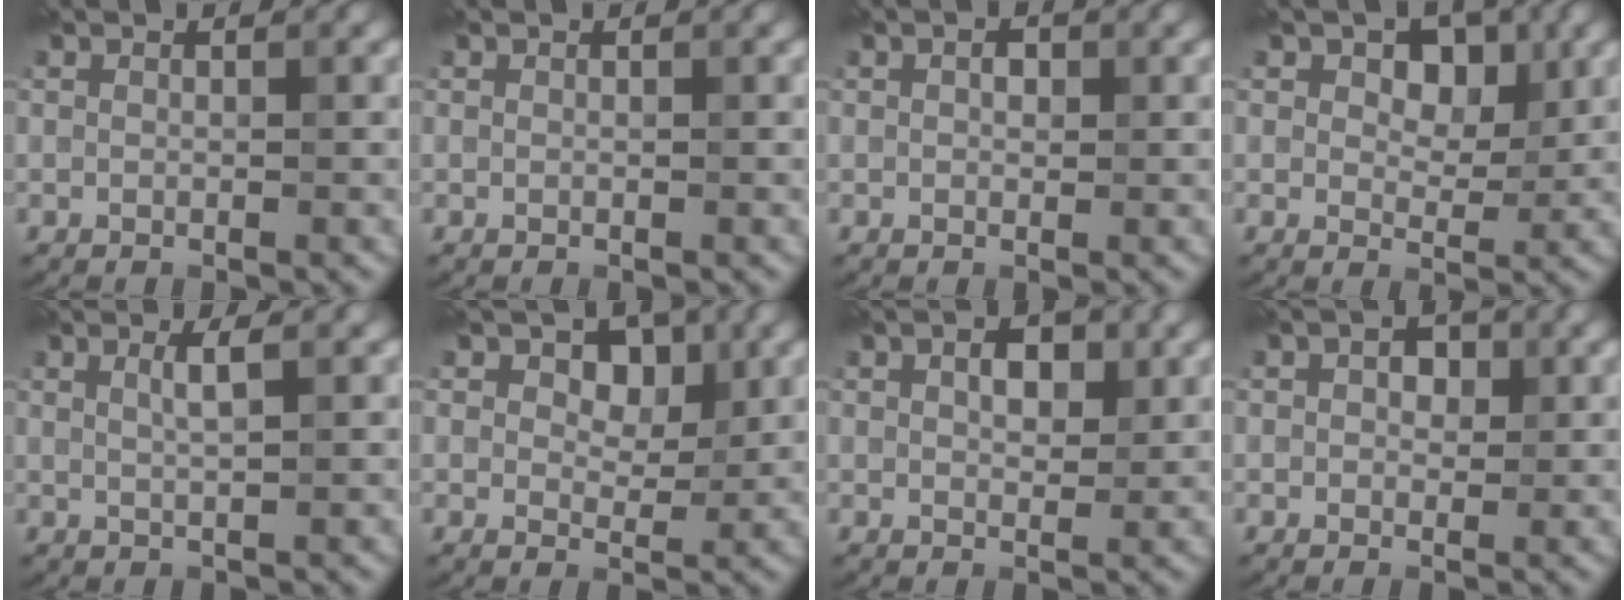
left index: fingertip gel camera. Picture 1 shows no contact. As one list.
[{"total": 0.0}, {"total": 1.0, "force": [0.2, 0.7, 0.7], "torque": [-0.011, 0.001, 0.001]}, {"total": 4.2, "force": [1.5, 2.7, 2.7], "torque": [-0.040, -0.004, 0.014]}, {"total": 1.9, "force": [0.7, 0.5, 1.7], "torque": [-0.027, 0.001, 0.008]}, {"total": 3.8, "force": [1.5, 2.6, 2.4], "torque": [-0.036, -0.001, 0.011]}, {"total": 2.6, "force": [1.0, 1.5, 1.9], "torque": [-0.030, 0.003, 0.017]}, {"total": 2.1, "force": [0.6, 1.4, 1.4], "torque": [-0.017, 0.002, 0.007]}]